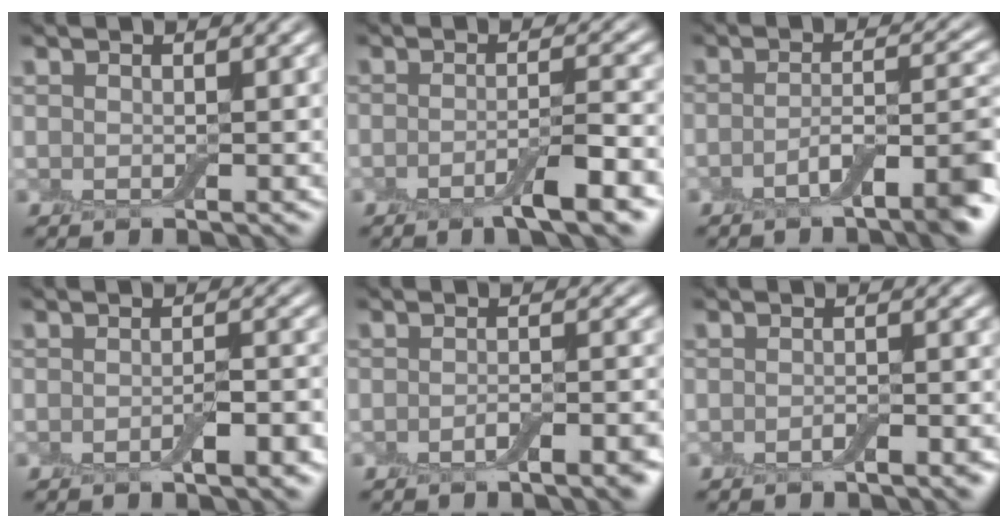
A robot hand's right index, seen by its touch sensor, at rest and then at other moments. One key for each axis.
{"total": 3.8, "fx": -2.2, "fy": 0.5, "fz": 3.2, "tx": -0.051, "ty": 0.000, "tz": -0.039}
{"total": 5.4, "fx": -3.0, "fy": 1.3, "fz": 4.3, "tx": -0.063, "ty": 0.005, "tz": -0.049}
{"total": 2.3, "fx": -1.1, "fy": 0.6, "fz": 1.9, "tx": -0.030, "ty": -0.002, "tz": -0.016}
{"total": 2.9, "fx": -1.8, "fy": 0.9, "fz": 2.1, "tx": -0.034, "ty": -0.005, "tz": -0.024}
{"total": 1.9, "fx": -1.2, "fy": 0.6, "fz": 1.3, "tx": -0.020, "ty": -0.004, "tz": -0.016}